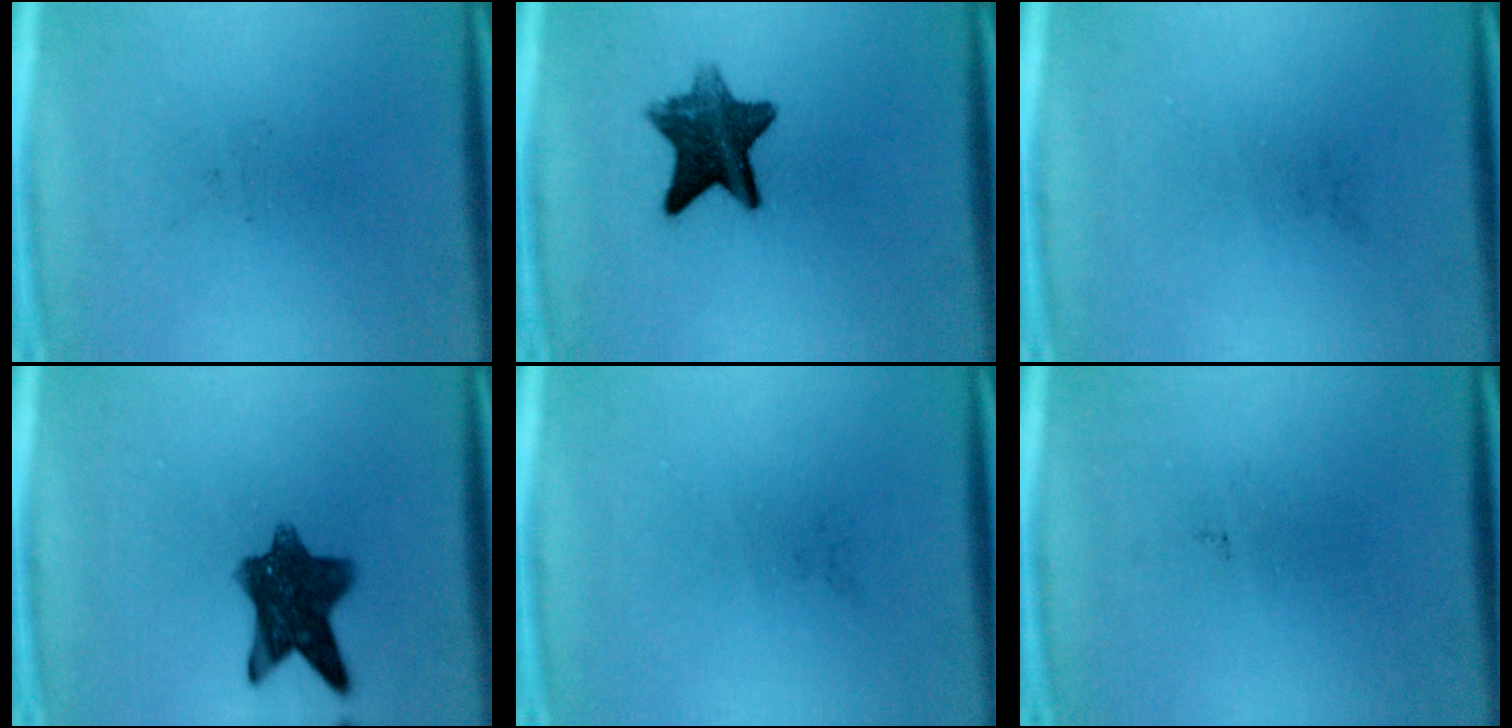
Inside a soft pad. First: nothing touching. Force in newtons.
{"total": 9.6}
{"total": 0.0}
{"total": 9.7}
{"total": 0.0}
{"total": 0.0}